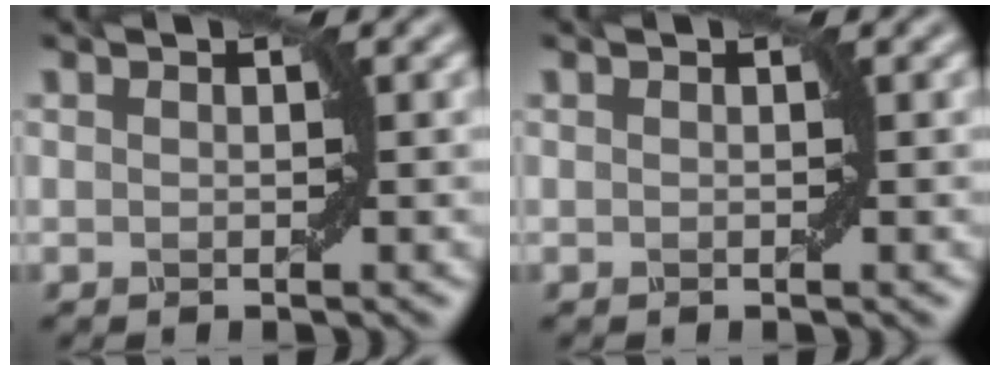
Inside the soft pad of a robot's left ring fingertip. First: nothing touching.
{"total": 0.0}